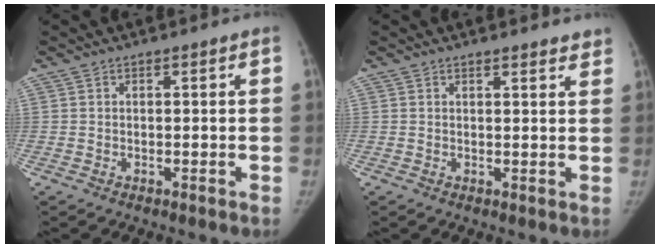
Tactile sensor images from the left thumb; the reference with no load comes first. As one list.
[{"total": 3.3, "force": [3.0, 0.8, 1.1], "torque": [0.002, -0.012, 0.028]}]